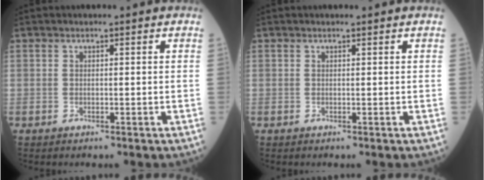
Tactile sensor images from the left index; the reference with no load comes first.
{"total": 0.6, "force": [0.5, -0.1, 0.3], "torque": [-0.011, 0.000, 0.011]}